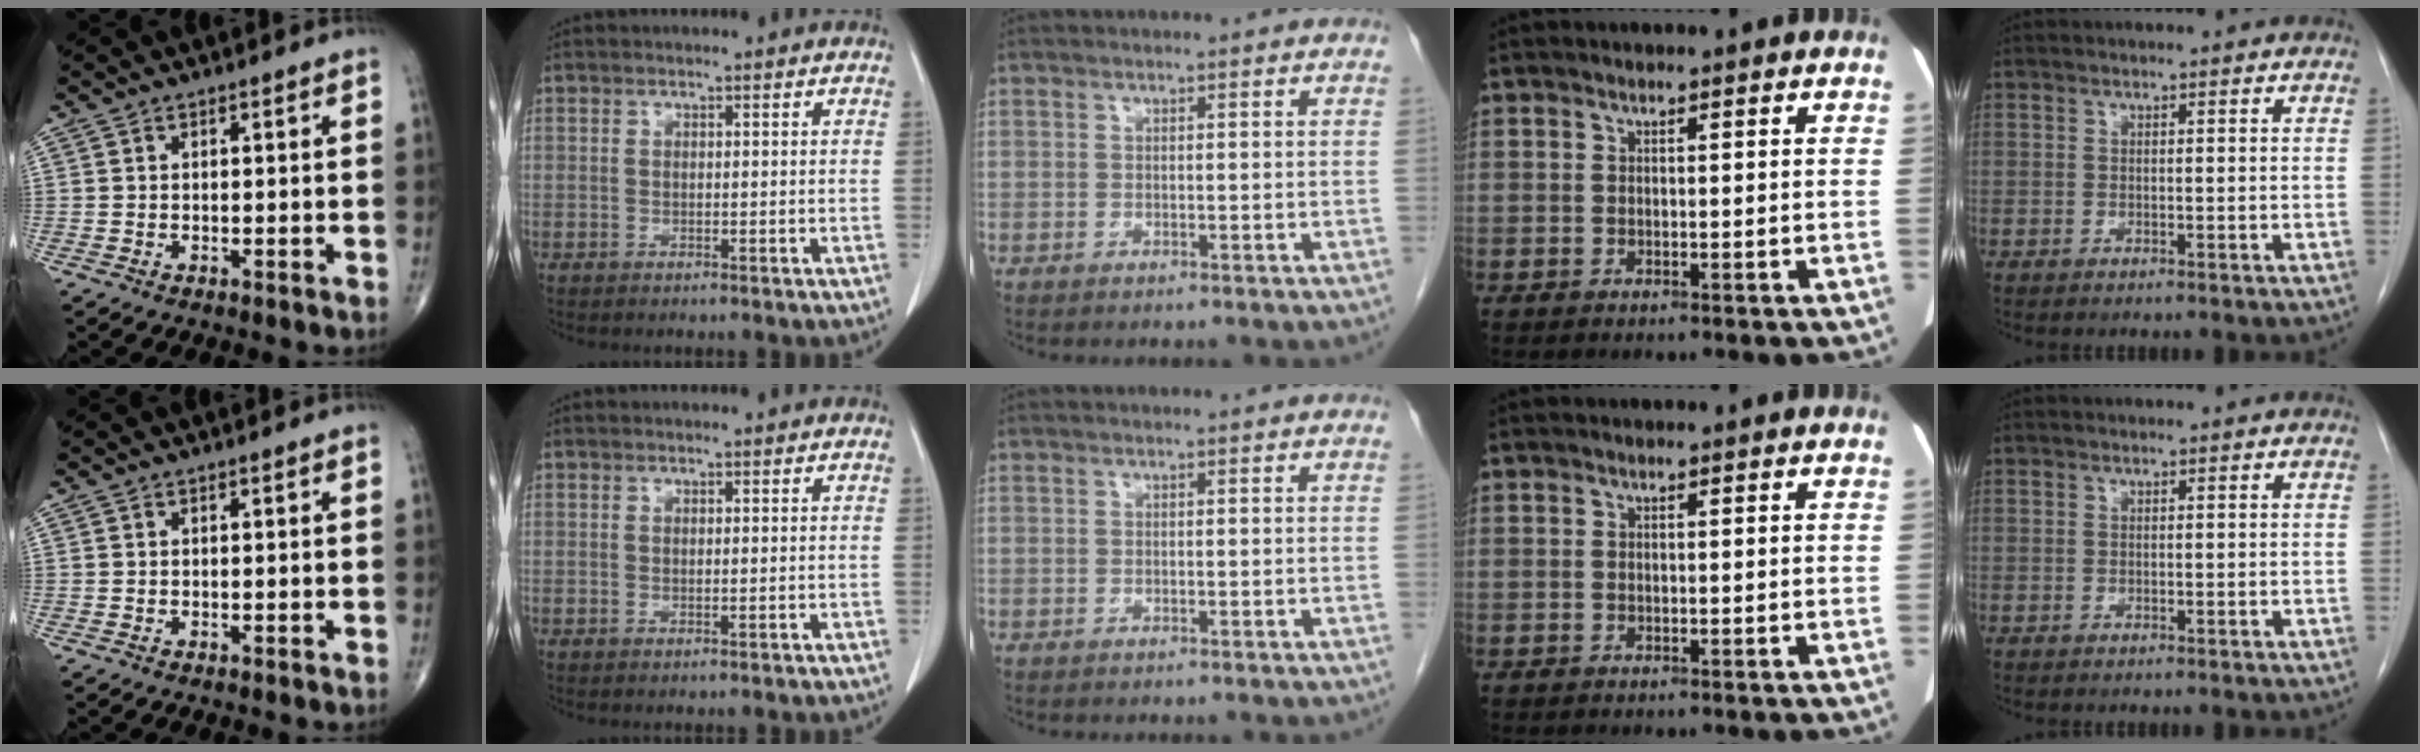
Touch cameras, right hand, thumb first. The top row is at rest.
{}